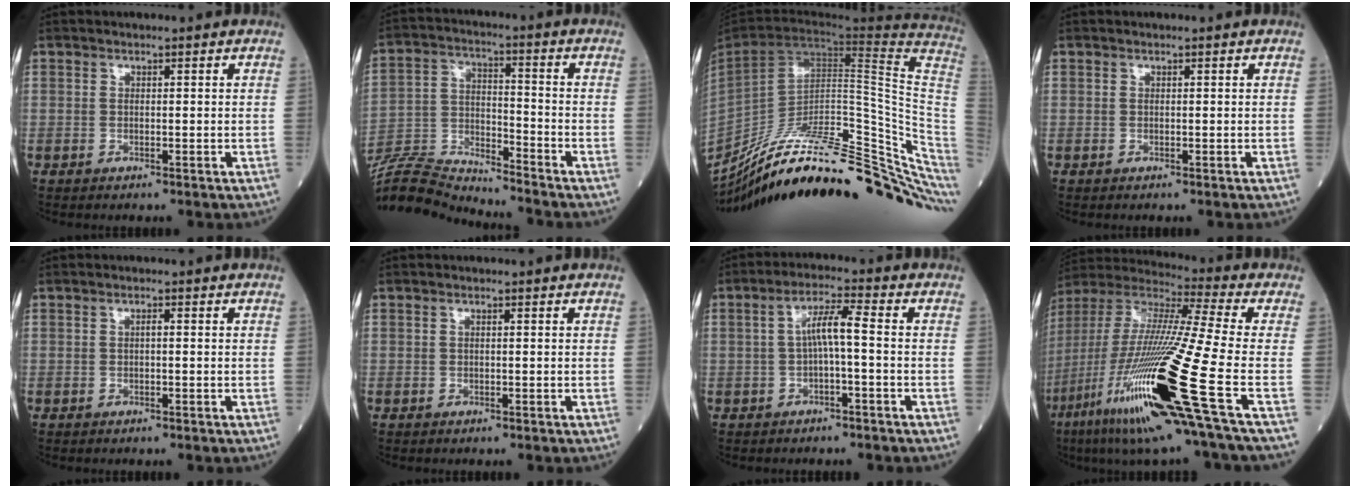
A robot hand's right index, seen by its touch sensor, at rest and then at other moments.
{"total": 14.7, "force": [-14.5, -0.3, 2.4], "torque": [-0.056, 0.020, -0.267]}
{"total": 35.8, "force": [-27.1, 5.3, 22.8], "torque": [-0.248, -0.024, -0.387]}
{"total": 0.0}
{"total": 0.6, "force": [0.0, 0.1, 0.6], "torque": [-0.010, 0.002, -0.001]}
{"total": 0.0}
{"total": 4.9, "force": [-0.3, 0.3, 4.9], "torque": [-0.085, 0.020, -0.005]}
{"total": 26.8, "force": [-10.1, 0.2, 24.9], "torque": [-0.493, -0.058, -0.192]}